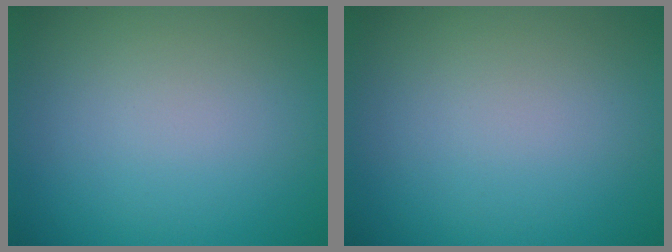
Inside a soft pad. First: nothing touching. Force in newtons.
{"total": 0.0}